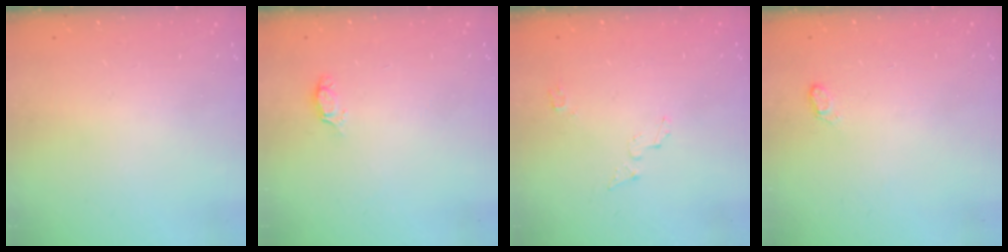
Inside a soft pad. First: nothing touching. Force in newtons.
{"total": 3.2, "press": 3.2, "slide": 0.4}
{"total": 3.8, "press": 3.8, "slide": 0.4}
{"total": 4.8, "press": 4.8, "slide": 0.6}